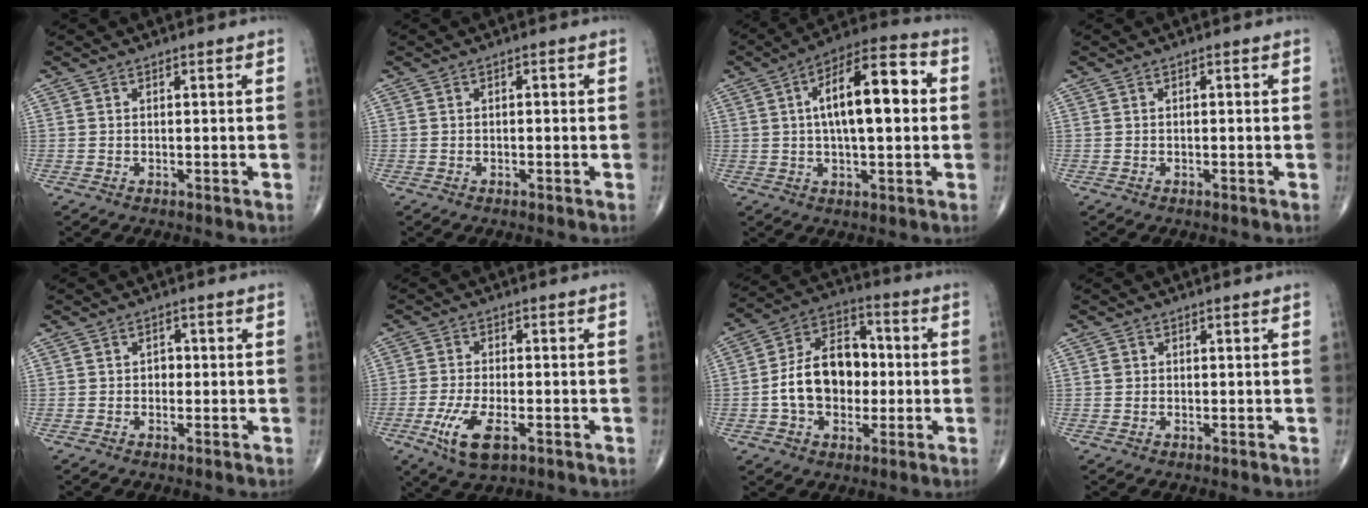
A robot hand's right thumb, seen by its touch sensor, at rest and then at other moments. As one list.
[{"total": 0.8, "force": [0.0, 0.3, 0.7], "torque": [-0.008, 0.001, 0.000]}, {"total": 15.8, "force": [2.2, 6.1, 14.4], "torque": [-0.217, 0.024, 0.027]}, {"total": 0.5, "force": [0.0, 0.2, 0.5], "torque": [-0.008, 0.000, 0.001]}, {"total": 1.5, "force": [-0.2, 1.2, 0.8], "torque": [0.000, 0.005, -0.009]}, {"total": 8.2, "force": [-3.3, 3.4, 6.7], "torque": [-0.138, -0.001, -0.058]}, {"total": 14.5, "force": [-1.3, 10.1, 10.4], "torque": [-0.149, 0.036, -0.028]}, {"total": 0.8, "force": [0.1, 0.8, 0.3], "torque": [0.001, 0.002, 0.002]}]